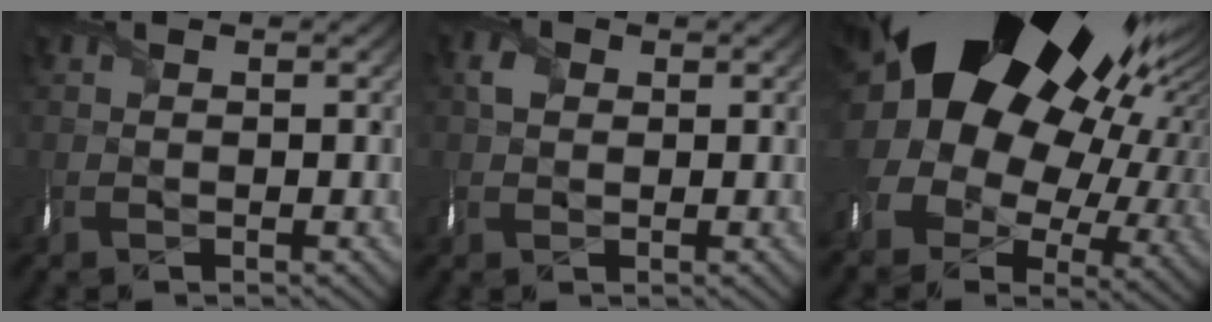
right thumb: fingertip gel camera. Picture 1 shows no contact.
{"total": 2.4, "force": [0.8, 1.9, 1.3], "torque": [-0.033, 0.007, 0.010]}
{"total": 23.5, "force": [8.0, 15.7, 15.5], "torque": [-0.297, -0.015, 0.159]}